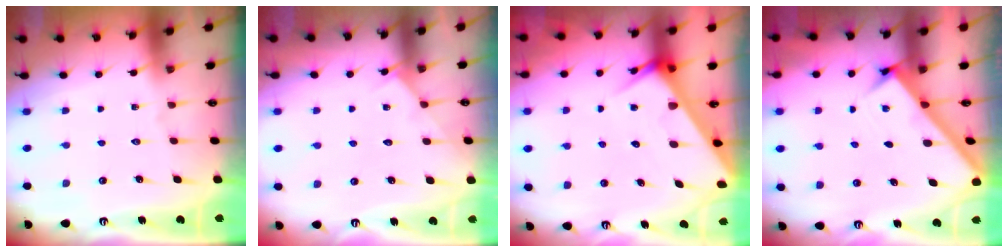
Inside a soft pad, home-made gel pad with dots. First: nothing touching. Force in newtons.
{"total": 2.8, "press": 2.7, "slide": 0.4}
{"total": 4.9, "press": 4.8, "slide": 0.5}
{"total": 2.5, "press": 2.5, "slide": 0.3}